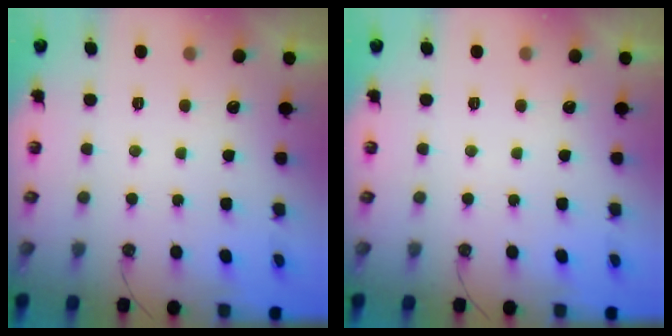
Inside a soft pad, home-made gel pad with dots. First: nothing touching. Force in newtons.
{"total": 0.0}